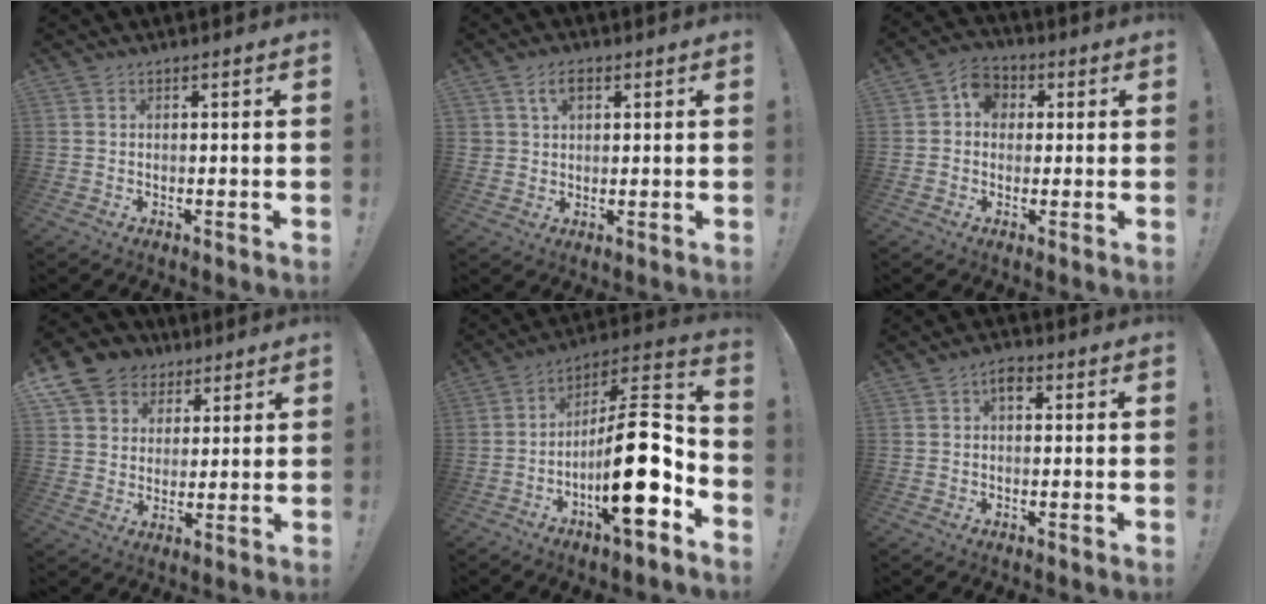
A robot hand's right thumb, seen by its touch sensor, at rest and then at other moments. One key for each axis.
{"total": 5.0, "fx": 2.4, "fy": 3.4, "fz": 2.8, "tx": -0.051, "ty": 0.002, "tz": 0.044}
{"total": 7.1, "fx": 1.1, "fy": 6.1, "fz": 3.4, "tx": -0.051, "ty": 0.009, "tz": 0.022}
{"total": 10.9, "fx": 5.4, "fy": 8.9, "fz": 3.3, "tx": -0.049, "ty": -0.031, "tz": 0.110}
{"total": 21.0, "fx": -5.5, "fy": 6.5, "fz": 19.2, "tx": -0.314, "ty": 0.029, "tz": -0.085}
{"total": 3.3, "fx": 0.7, "fy": 1.9, "fz": 2.6, "tx": -0.042, "ty": 0.007, "tz": 0.009}